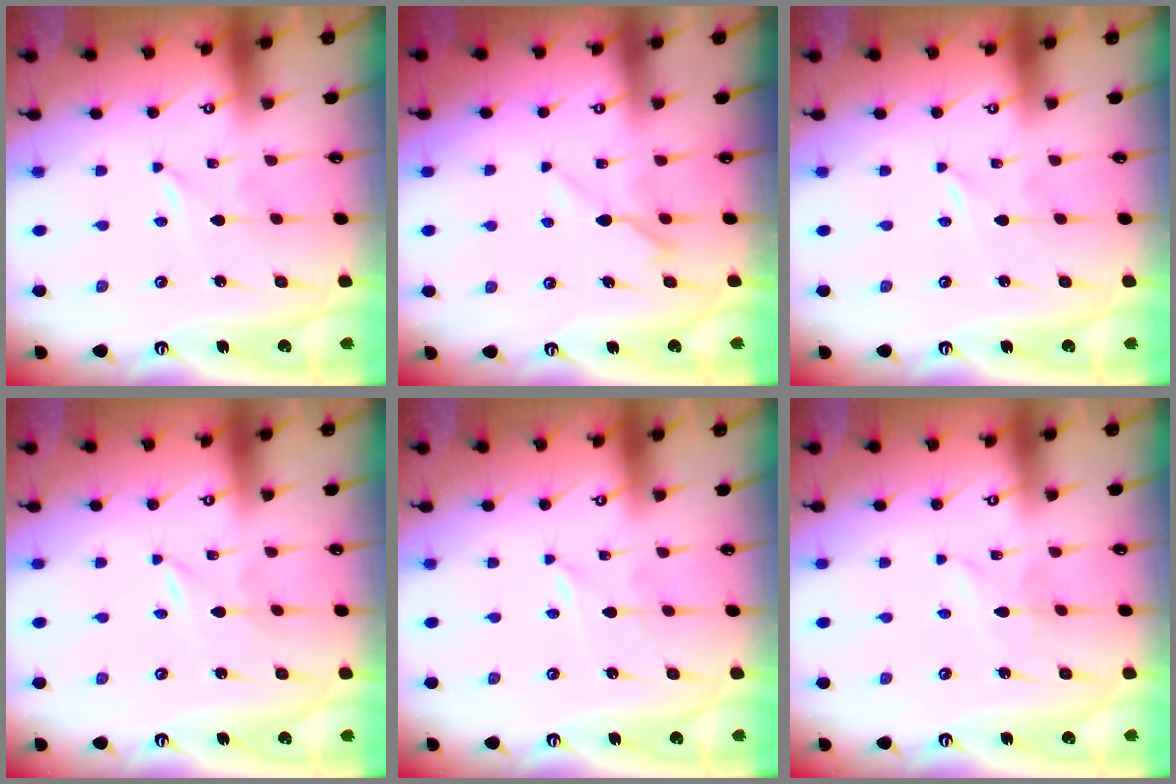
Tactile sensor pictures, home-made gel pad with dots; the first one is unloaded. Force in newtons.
{"total": 5.3, "press": 5.2, "slide": 0.9}
{"total": 0.0}
{"total": 0.0}
{"total": 0.0}
{"total": 1.8, "press": 1.8, "slide": 0.2}